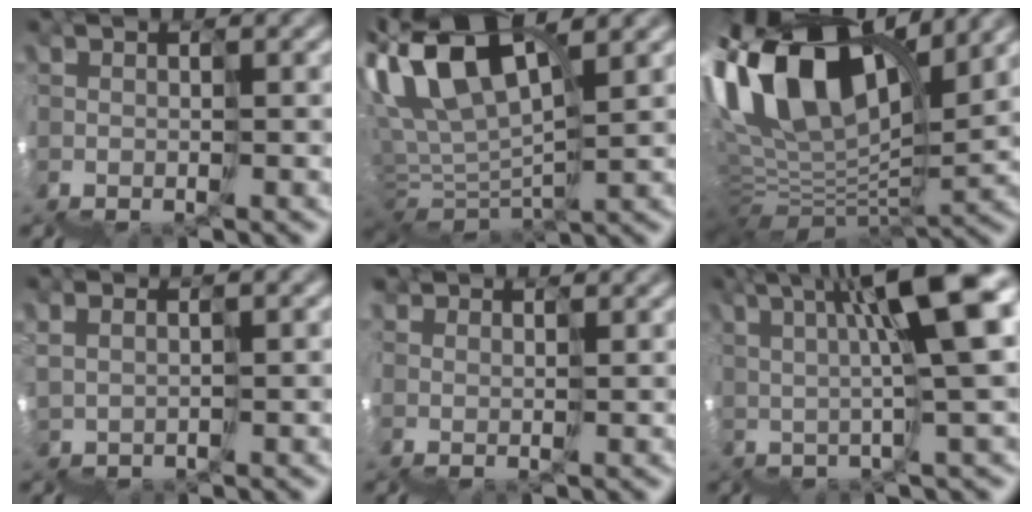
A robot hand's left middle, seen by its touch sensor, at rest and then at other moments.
{"total": 5.9, "force": [4.5, 1.9, 3.2], "torque": [-0.099, 0.036, 0.071]}
{"total": 8.5, "force": [5.5, 4.2, 4.9], "torque": [-0.126, 0.049, 0.082]}
{"total": 2.4, "force": [1.2, -1.1, -1.7], "torque": [0.034, 0.026, 0.022]}
{"total": 2.9, "force": [2.9, 0.2, -0.4], "torque": [0.006, 0.030, 0.046]}
{"total": 7.5, "force": [3.6, 0.2, 6.6], "torque": [-0.088, 0.034, 0.064]}